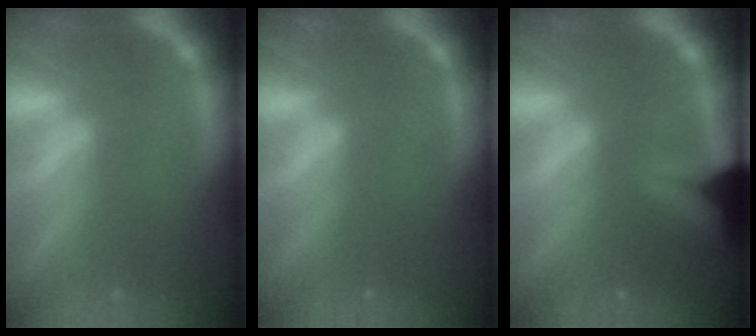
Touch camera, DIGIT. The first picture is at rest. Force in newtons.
{"total": 0.0}
{"total": 7.0}